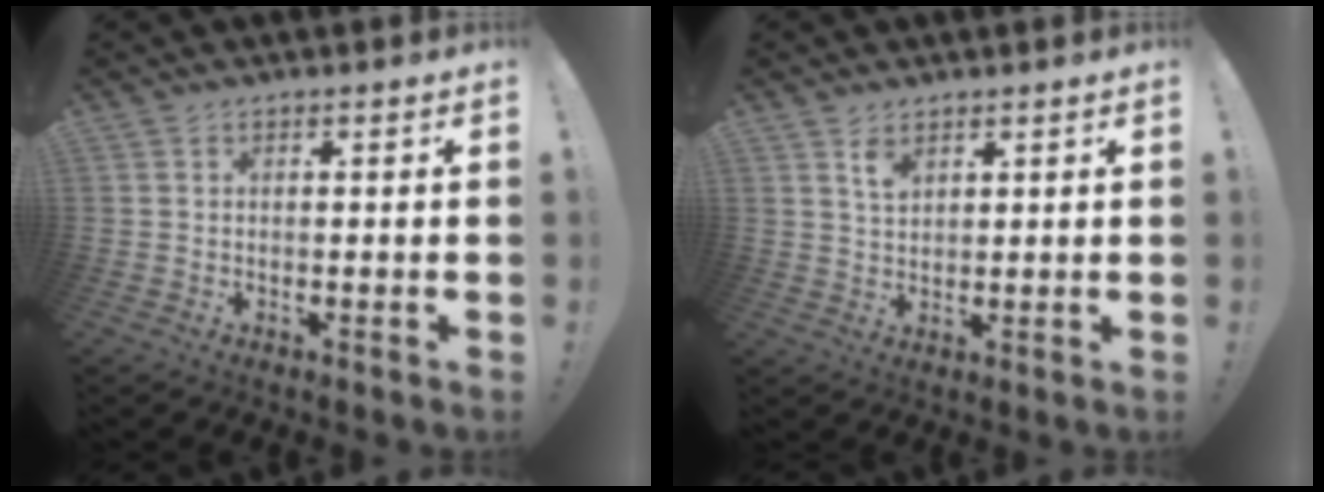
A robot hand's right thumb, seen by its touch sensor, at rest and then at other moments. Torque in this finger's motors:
{"motor_torque": [0.18, 0.68, -0.03, -0.37, 0.00]}